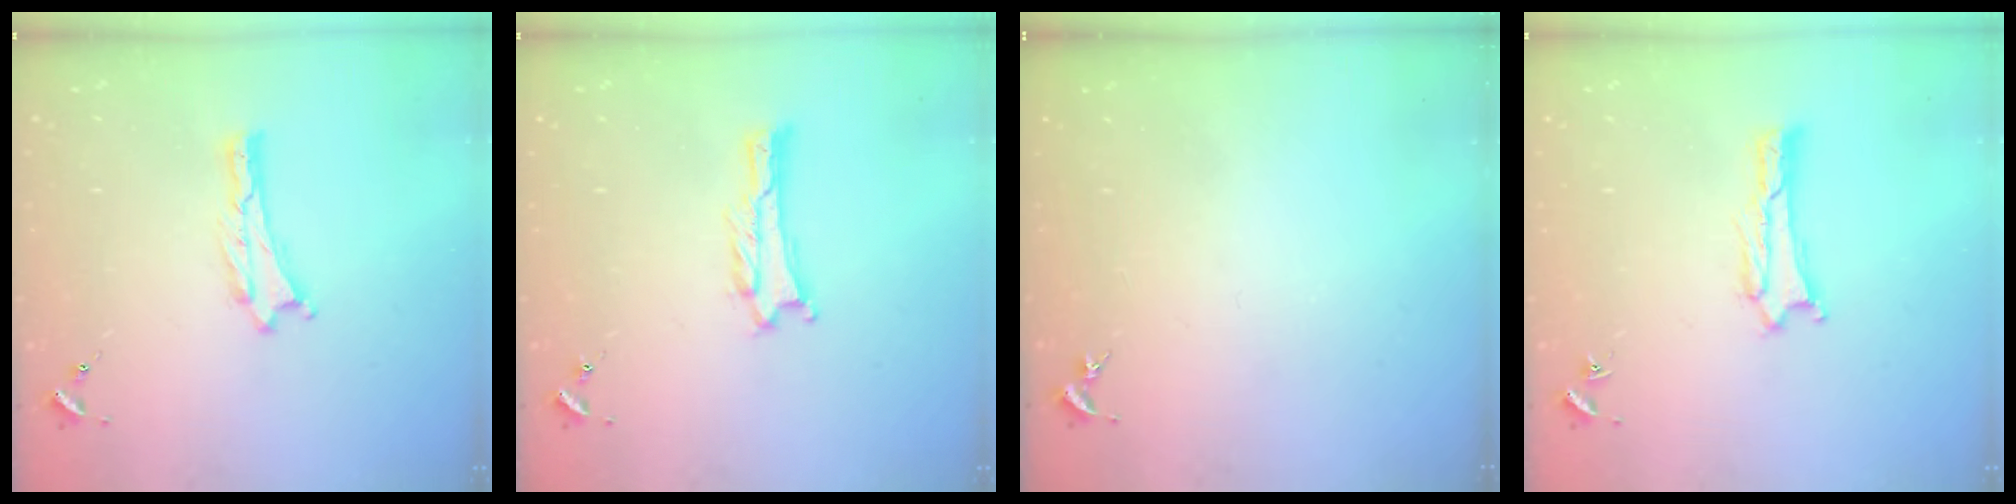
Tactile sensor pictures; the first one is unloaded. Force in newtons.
{"total": 1.0, "press": 1.0, "slide": 0.1}
{"total": 0.0}
{"total": 1.9, "press": 1.9, "slide": 0.1}